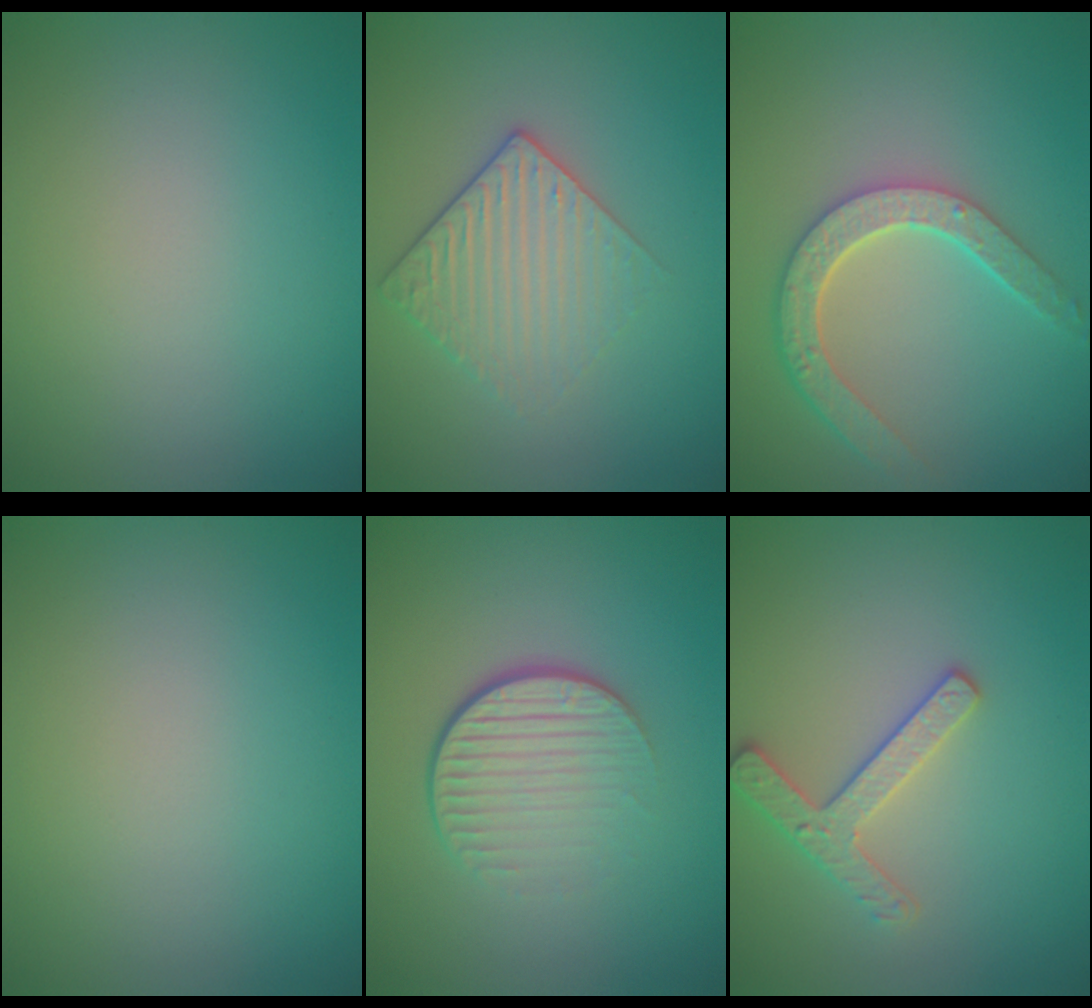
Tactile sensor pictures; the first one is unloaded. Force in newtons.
{"total": 3.0, "press": 2.7, "slide": 1.3}
{"total": 4.8, "press": 3.8, "slide": 2.9}
{"total": 0.0}
{"total": 4.3, "press": 2.6, "slide": 3.4}
{"total": 2.5, "press": 2.4, "slide": 0.4}